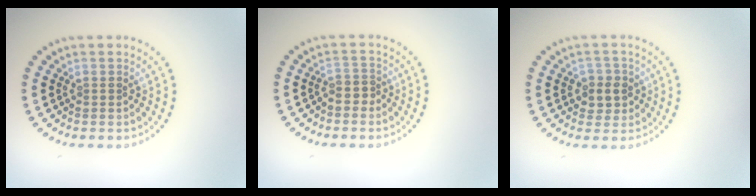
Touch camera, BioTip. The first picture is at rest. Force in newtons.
{"total": 1.3, "press": 0.9, "slide": 0.9}
{"total": 2.3, "press": 2.2, "slide": 0.7}